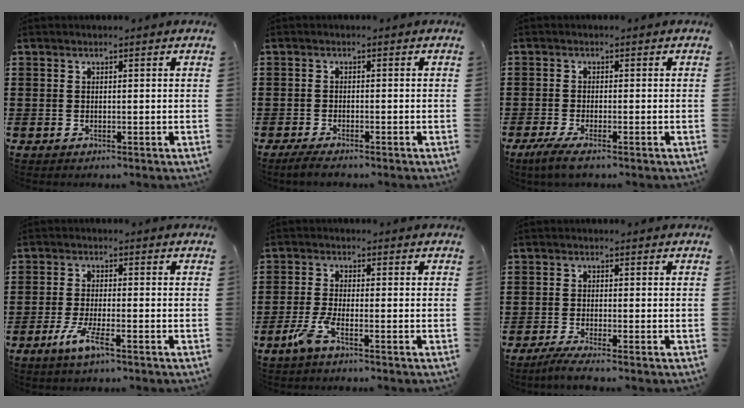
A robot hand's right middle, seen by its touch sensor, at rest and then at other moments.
{"total": 1.7, "force": [-1.4, 0.1, 0.9], "torque": [-0.023, -0.001, -0.029]}
{"total": 2.6, "force": [-1.7, 0.1, 1.9], "torque": [-0.046, -0.009, -0.035]}
{"total": 4.7, "force": [-2.5, 0.5, 4.0], "torque": [-0.084, -0.011, -0.046]}
{"total": 4.0, "force": [-2.3, 0.3, 3.2], "torque": [-0.082, -0.014, -0.047]}
{"total": 2.0, "force": [-1.6, -0.2, 1.3], "torque": [-0.028, -0.003, -0.032]}